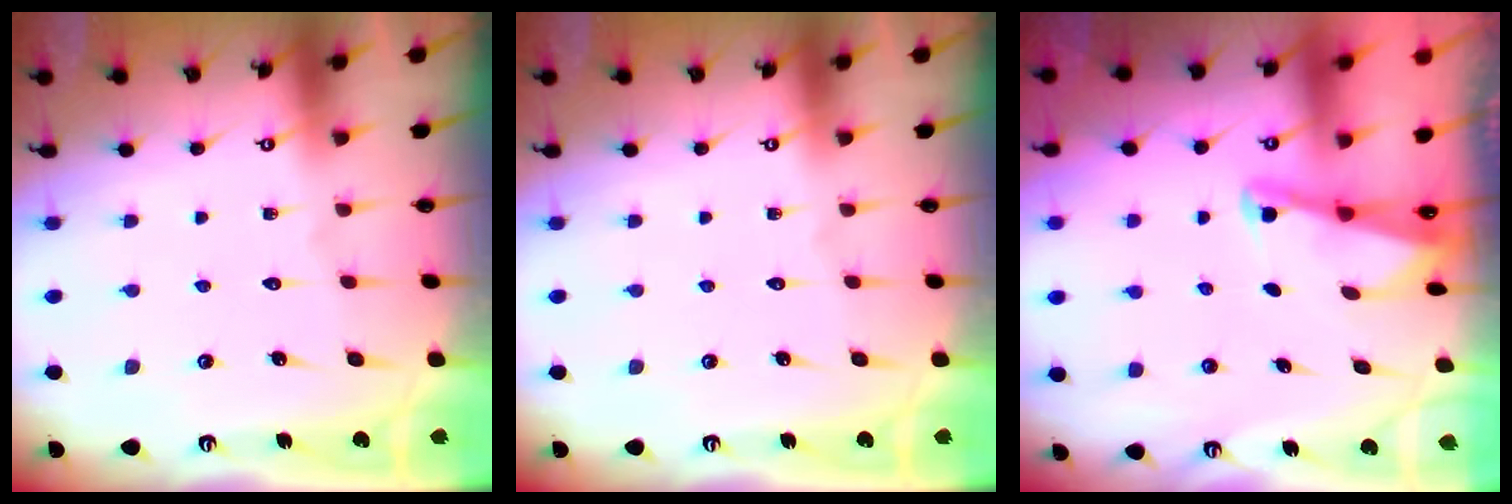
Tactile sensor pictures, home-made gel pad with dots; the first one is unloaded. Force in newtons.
{"total": 0.0}
{"total": 1.9, "press": 1.9, "slide": 0.4}